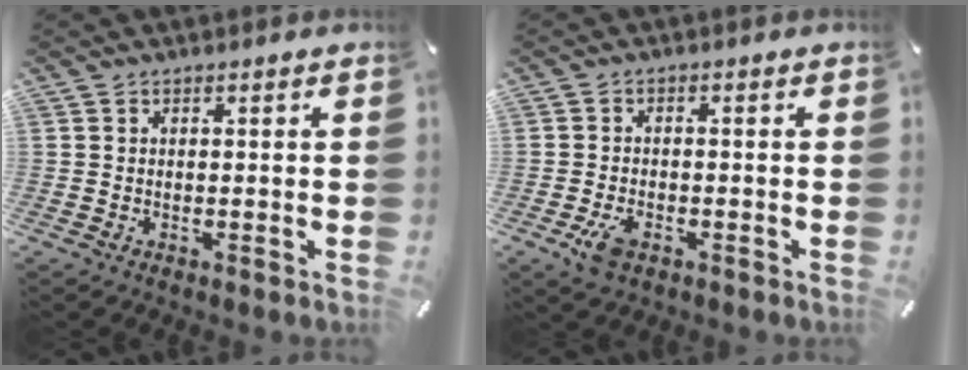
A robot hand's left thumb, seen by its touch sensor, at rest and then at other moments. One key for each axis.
{"total": 4.6, "fx": -2.2, "fy": 2.6, "fz": 3.0, "tx": -0.076, "ty": 0.004, "tz": -0.045}